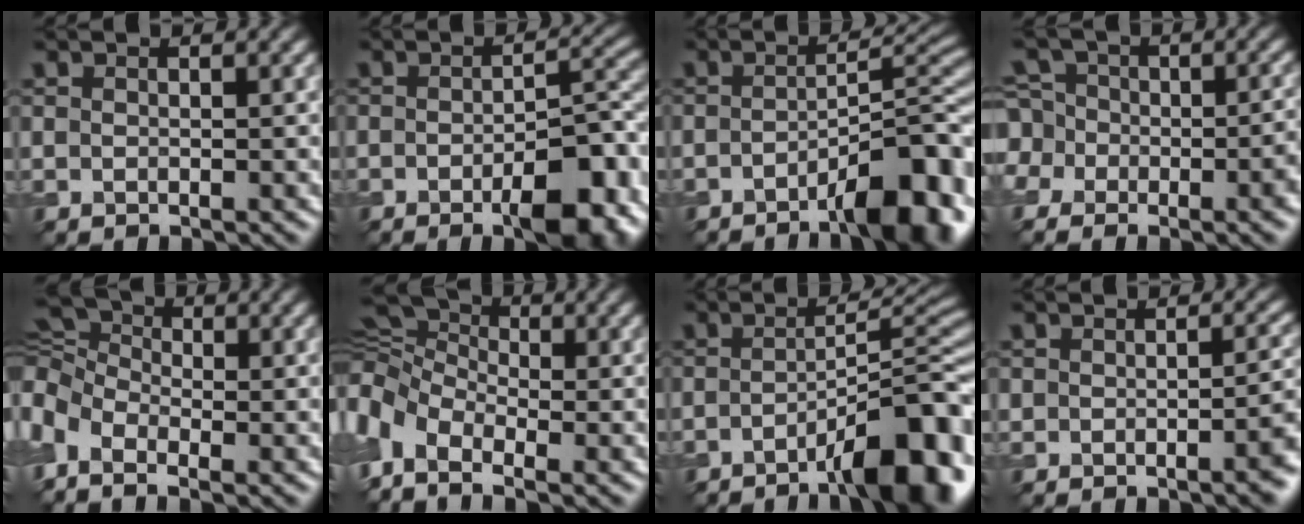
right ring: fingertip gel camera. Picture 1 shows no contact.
{"total": 7.7, "force": [-3.4, 2.3, 6.5], "torque": [-0.088, 0.005, -0.037]}
{"total": 8.4, "force": [-4.3, 2.0, 6.9], "torque": [-0.081, 0.015, -0.057]}
{"total": 7.6, "force": [-3.7, 6.0, 3.1], "torque": [-0.044, 0.009, -0.075]}
{"total": 5.4, "force": [-1.9, 3.5, 3.6], "torque": [-0.094, 0.008, -0.030]}
{"total": 7.4, "force": [-2.7, 4.7, 5.0], "torque": [-0.126, 0.004, -0.038]}
{"total": 9.3, "force": [-4.6, 2.1, 7.8], "torque": [-0.093, 0.019, -0.062]}
{"total": 2.5, "force": [-1.4, 0.5, 2.0], "torque": [-0.016, 0.007, -0.014]}